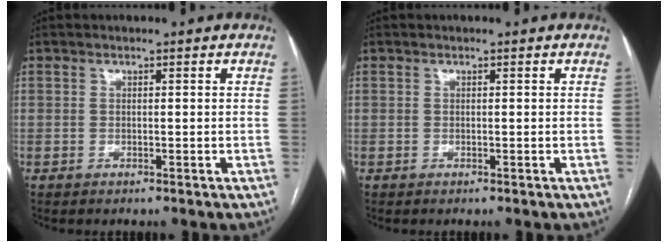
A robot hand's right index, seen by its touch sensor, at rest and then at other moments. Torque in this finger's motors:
{"motor_torque": [0.00, 0.00, 0.00, 0.00]}